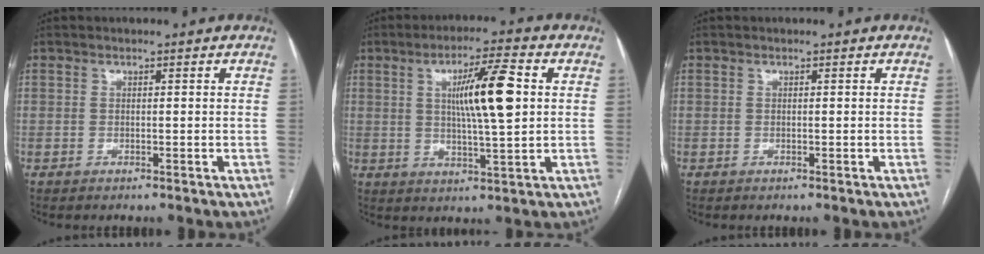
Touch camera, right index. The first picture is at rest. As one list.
[{"total": 10.5, "force": [2.0, 0.8, 10.2], "torque": [-0.174, 0.003, 0.035]}, {"total": 0.0}]